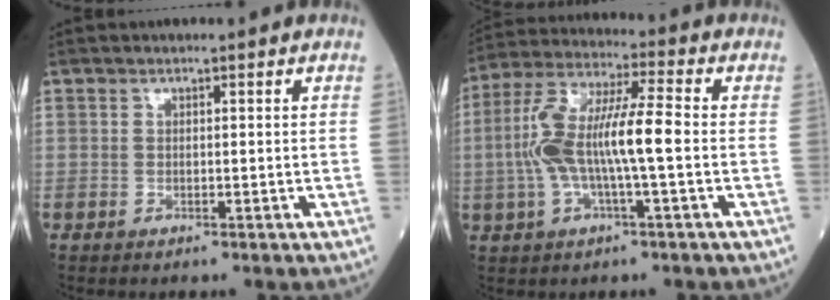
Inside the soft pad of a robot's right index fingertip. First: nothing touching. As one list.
[{"total": 13.0, "force": [-1.1, 2.3, 12.8], "torque": [-0.269, 0.021, -0.022]}]